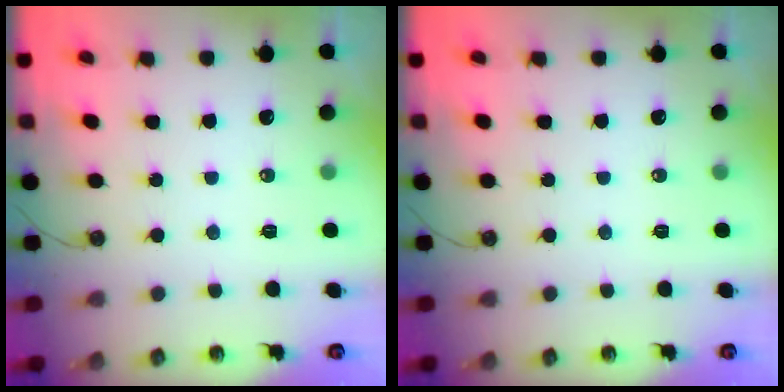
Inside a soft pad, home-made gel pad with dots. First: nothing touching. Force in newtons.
{"total": 0.0}